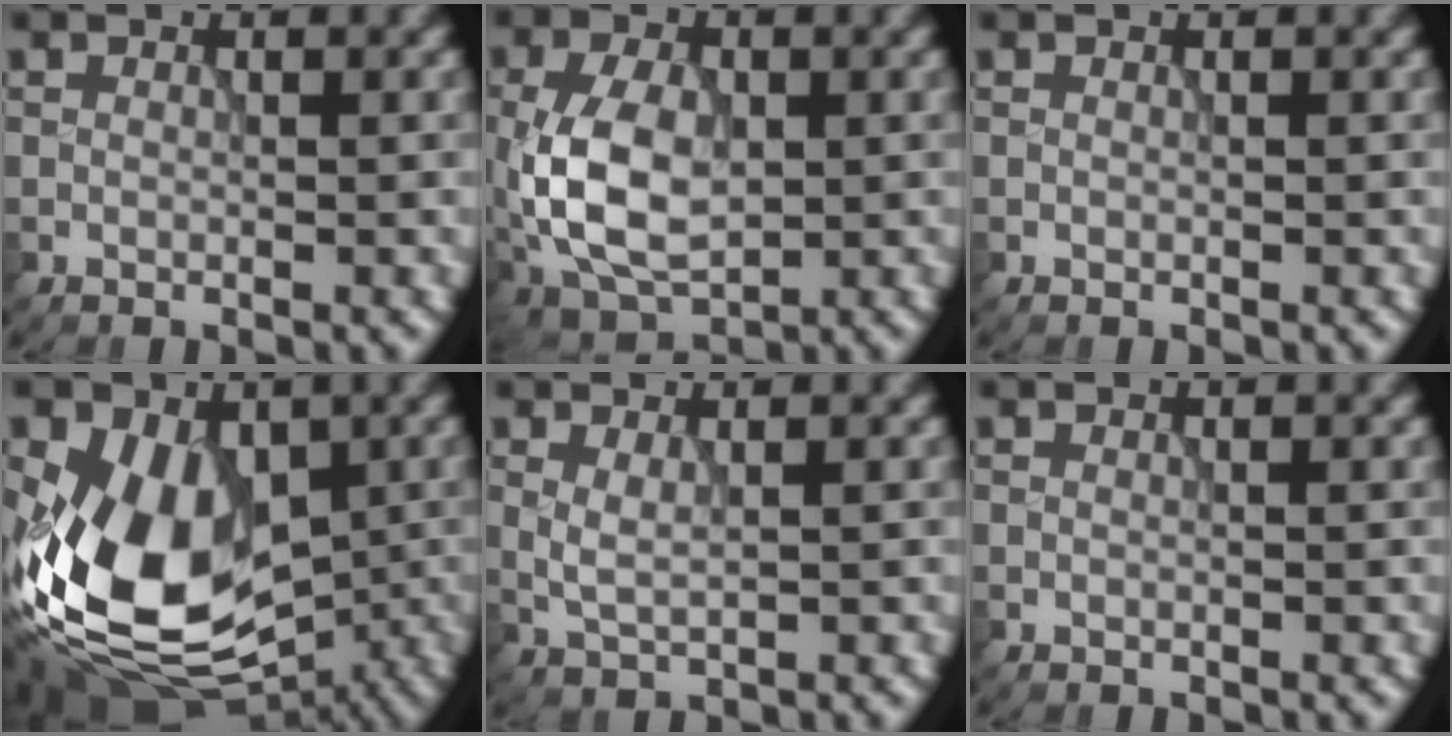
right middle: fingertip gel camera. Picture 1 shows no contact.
{"total": 7.6, "force": [-0.5, 4.6, 6.0], "torque": [-0.130, 0.003, -0.013]}
{"total": 0.0}
{"total": 12.6, "force": [-1.3, 8.8, 8.9], "torque": [-0.165, -0.024, -0.030]}
{"total": 1.3, "force": [0.5, 0.4, 1.1], "torque": [-0.028, 0.000, 0.014]}
{"total": 0.0}